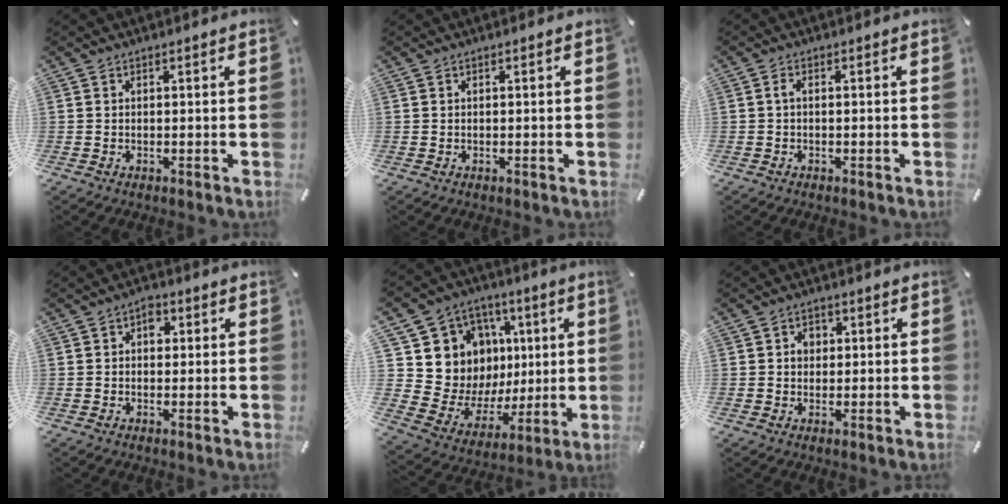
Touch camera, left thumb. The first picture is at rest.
{"total": 0.0}
{"total": 1.3, "force": [-0.3, 0.4, 1.2], "torque": [-0.022, 0.005, -0.007]}
{"total": 3.0, "force": [0.6, 2.2, 2.0], "torque": [-0.016, 0.000, 0.003]}
{"total": 14.3, "force": [4.5, 13.3, 2.6], "torque": [-0.039, -0.051, 0.119]}
{"total": 2.6, "force": [0.2, 2.3, 1.1], "torque": [-0.009, 0.002, -0.005]}